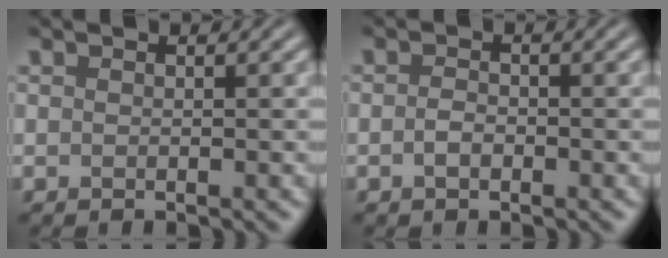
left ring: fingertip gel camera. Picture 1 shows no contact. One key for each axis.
{"total": 1.2, "fx": -0.4, "fy": 0.8, "fz": 0.8, "tx": -0.016, "ty": 0.003, "tz": -0.010}